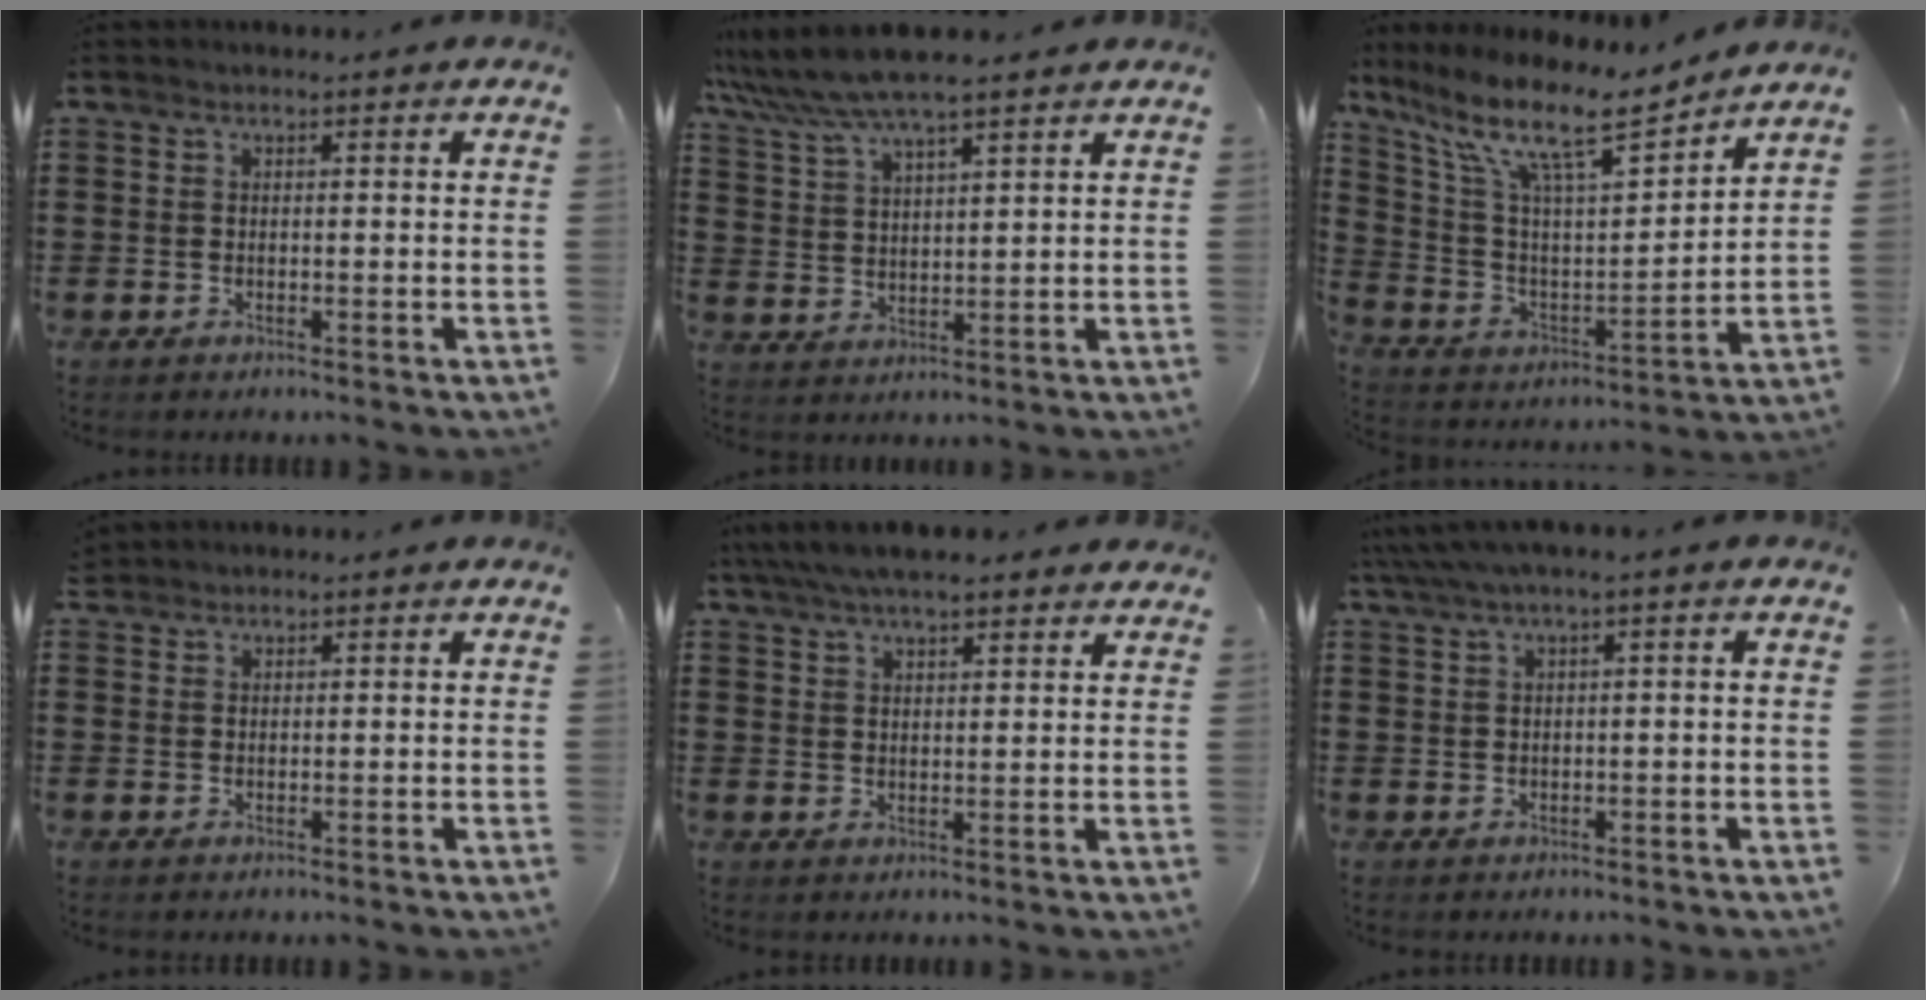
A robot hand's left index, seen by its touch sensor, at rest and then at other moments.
{"total": 7.0, "force": [5.9, 0.6, 3.6], "torque": [-0.088, -0.017, 0.105]}
{"total": 12.7, "force": [9.1, 2.8, 8.4], "torque": [-0.188, -0.054, 0.151]}
{"total": 1.2, "force": [1.1, 0.4, 0.1], "torque": [-0.006, 0.002, 0.023]}
{"total": 5.6, "force": [4.8, 1.0, 2.6], "torque": [-0.064, -0.005, 0.088]}
{"total": 2.3, "force": [0.3, 0.1, 2.3], "torque": [-0.048, -0.006, 0.003]}